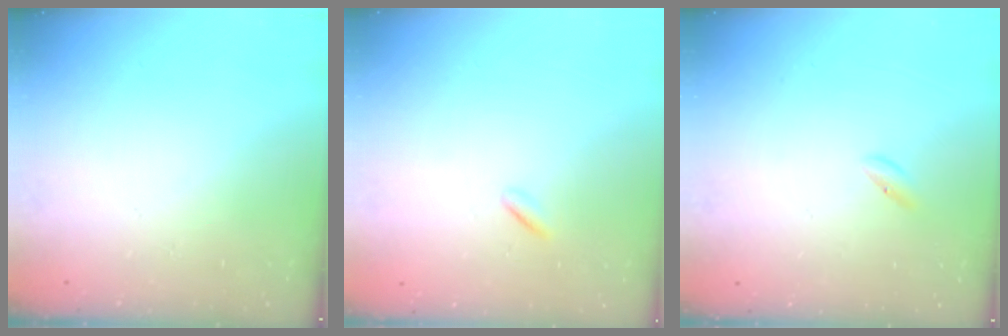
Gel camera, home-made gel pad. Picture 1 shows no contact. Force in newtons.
{"total": 0.0}
{"total": 2.0, "press": 1.8, "slide": 0.7}